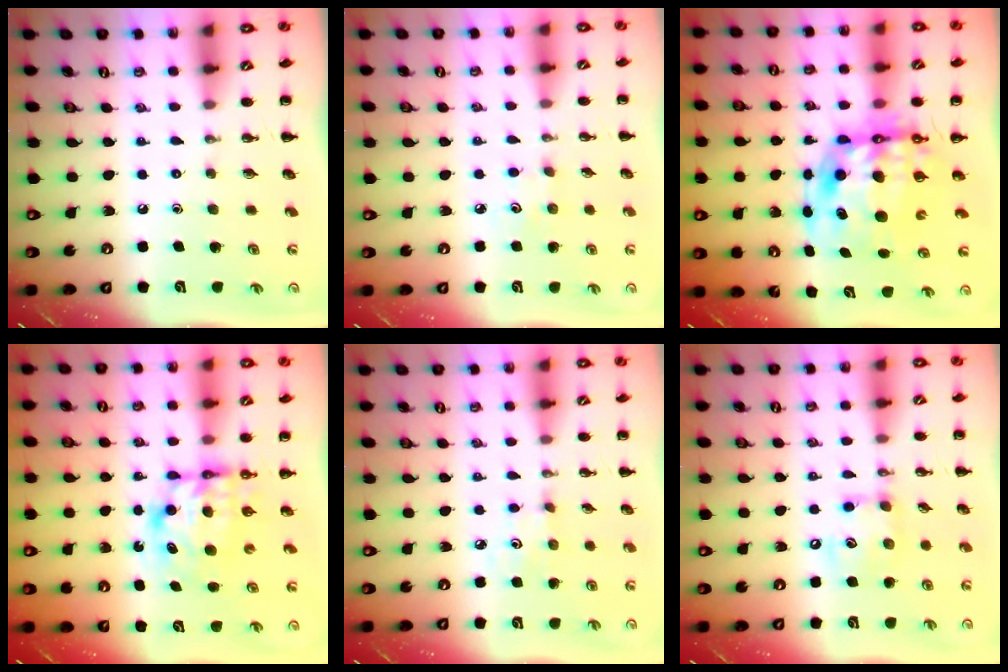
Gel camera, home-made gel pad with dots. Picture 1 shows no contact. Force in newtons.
{"total": 4.2, "press": 4.1, "slide": 0.9}
{"total": 14.0, "press": 13.5, "slide": 3.8}
{"total": 7.1, "press": 7.1, "slide": 1.1}
{"total": 3.8, "press": 3.7, "slide": 1.0}
{"total": 9.7, "press": 9.7, "slide": 0.8}